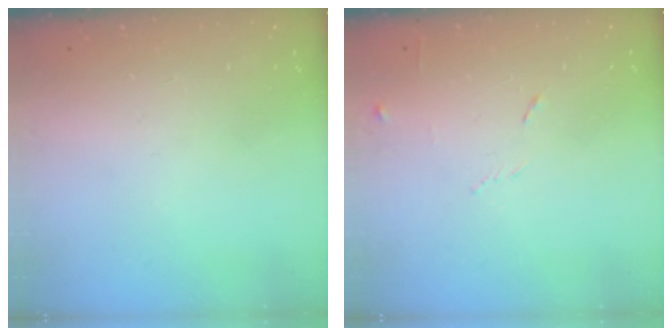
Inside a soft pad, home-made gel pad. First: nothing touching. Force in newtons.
{"total": 6.4, "press": 6.3, "slide": 0.7}